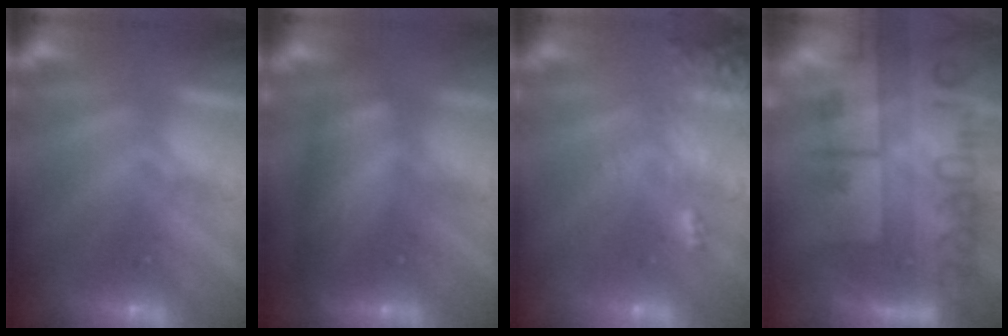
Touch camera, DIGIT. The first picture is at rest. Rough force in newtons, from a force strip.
{"total": 7.5}
{"total": 2.4}
{"total": 7.7}